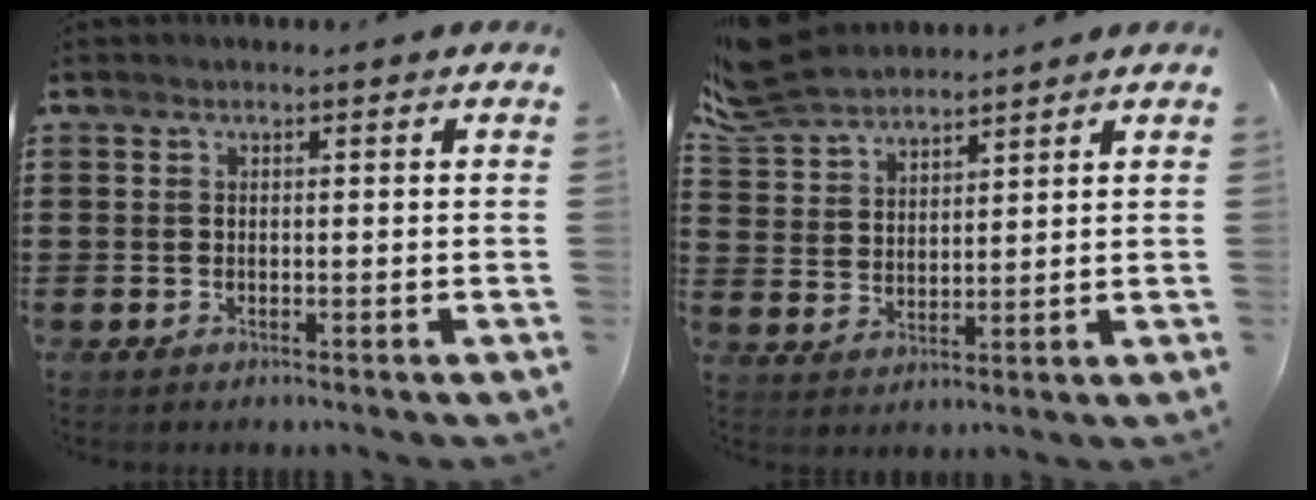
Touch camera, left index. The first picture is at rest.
{"total": 7.5, "force": [6.8, 2.2, 2.0], "torque": [-0.069, -0.014, 0.129]}